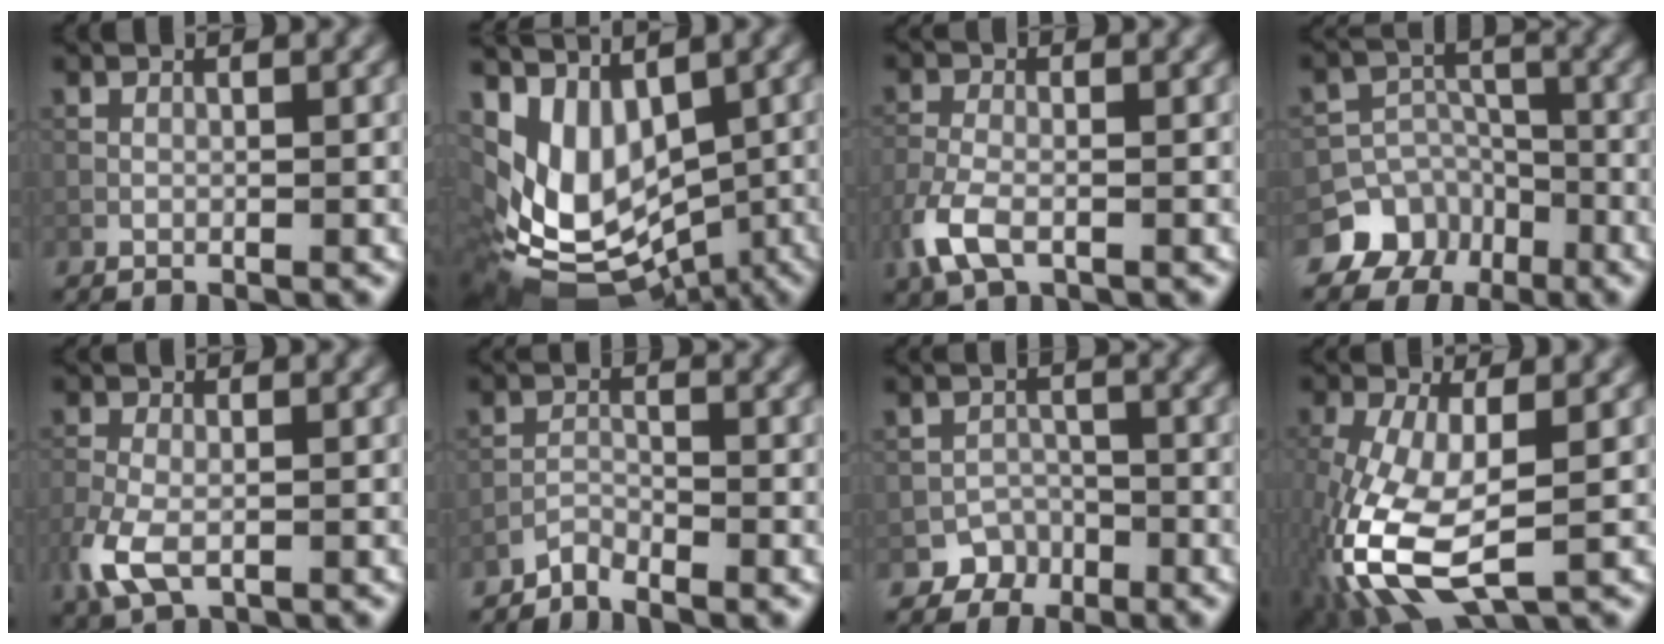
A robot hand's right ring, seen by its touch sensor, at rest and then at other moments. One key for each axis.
{"total": 9.4, "fx": 0.8, "fy": 6.1, "fz": 7.1, "tx": -0.129, "ty": -0.023, "tz": 0.027}
{"total": 3.9, "fx": -1.9, "fy": 1.9, "fz": 2.8, "tx": -0.072, "ty": -0.007, "tz": -0.045}
{"total": 8.7, "fx": -5.5, "fy": 6.6, "fz": 0.8, "tx": 0.000, "ty": -0.009, "tz": -0.107}
{"total": 4.3, "fx": -1.7, "fy": 2.3, "fz": 3.2, "tx": -0.084, "ty": -0.011, "tz": -0.038}
{"total": 1.5, "fx": -1.5, "fy": 0.3, "fz": 0.2, "tx": -0.003, "ty": 0.007, "tz": -0.031}
{"total": 2.8, "fx": -1.9, "fy": 2.1, "fz": -0.1, "tx": 0.024, "ty": 0.005, "tz": -0.025}
{"total": 10.4, "fx": -2.9, "fy": 4.8, "fz": 8.8, "tx": -0.223, "ty": -0.022, "tz": -0.054}